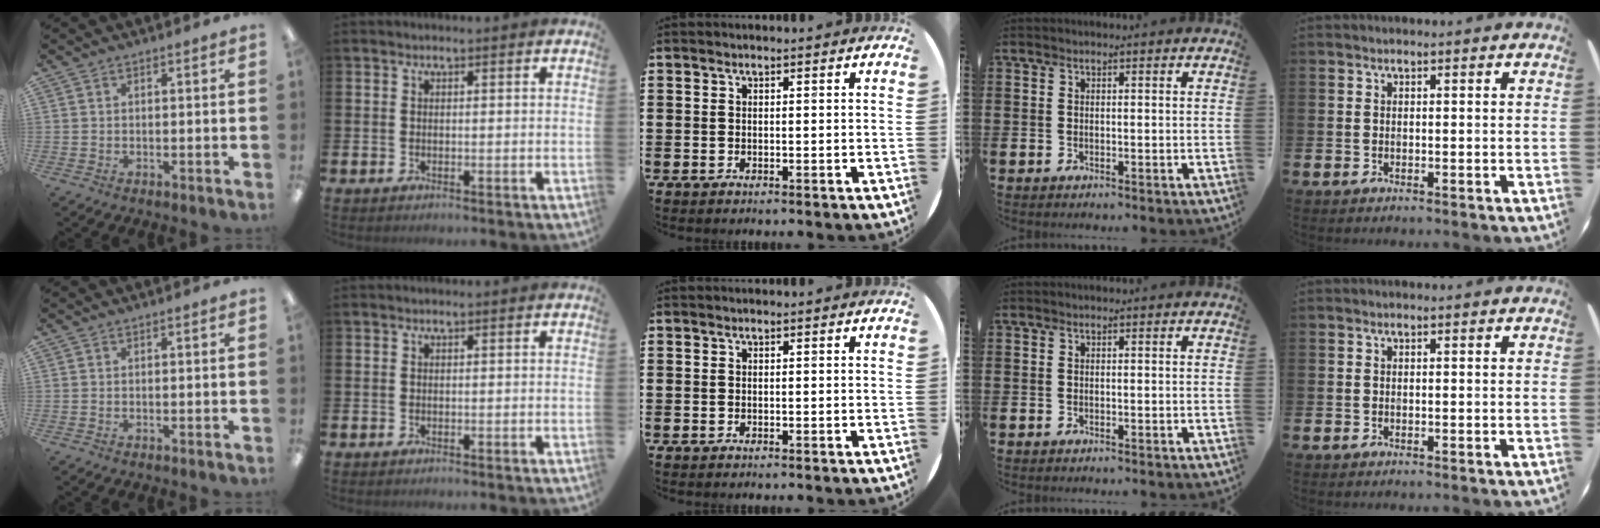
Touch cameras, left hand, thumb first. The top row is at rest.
{}